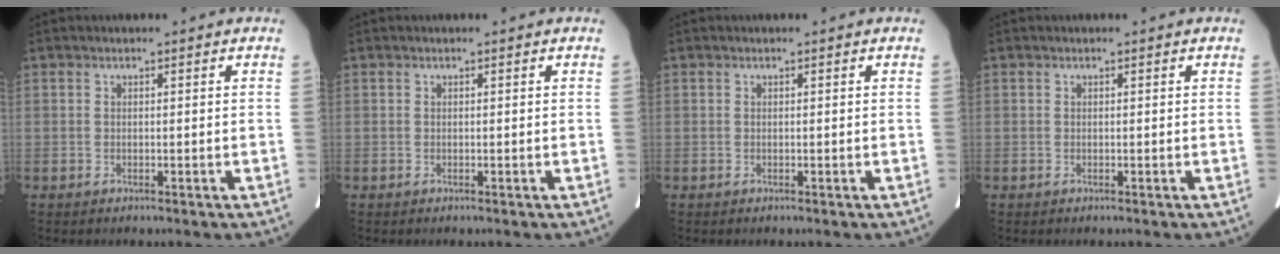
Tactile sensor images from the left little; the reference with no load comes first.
{"total": 0.0}
{"total": 0.0}
{"total": 0.0}